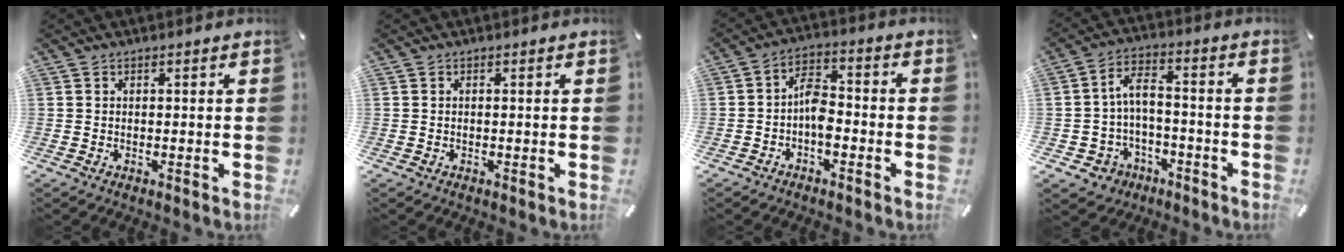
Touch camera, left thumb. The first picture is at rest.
{"total": 0.0}
{"total": 6.9, "force": [-2.7, 4.0, 5.0], "torque": [-0.093, 0.020, -0.049]}
{"total": 6.9, "force": [-1.1, 5.7, 3.8], "torque": [-0.079, 0.014, -0.018]}